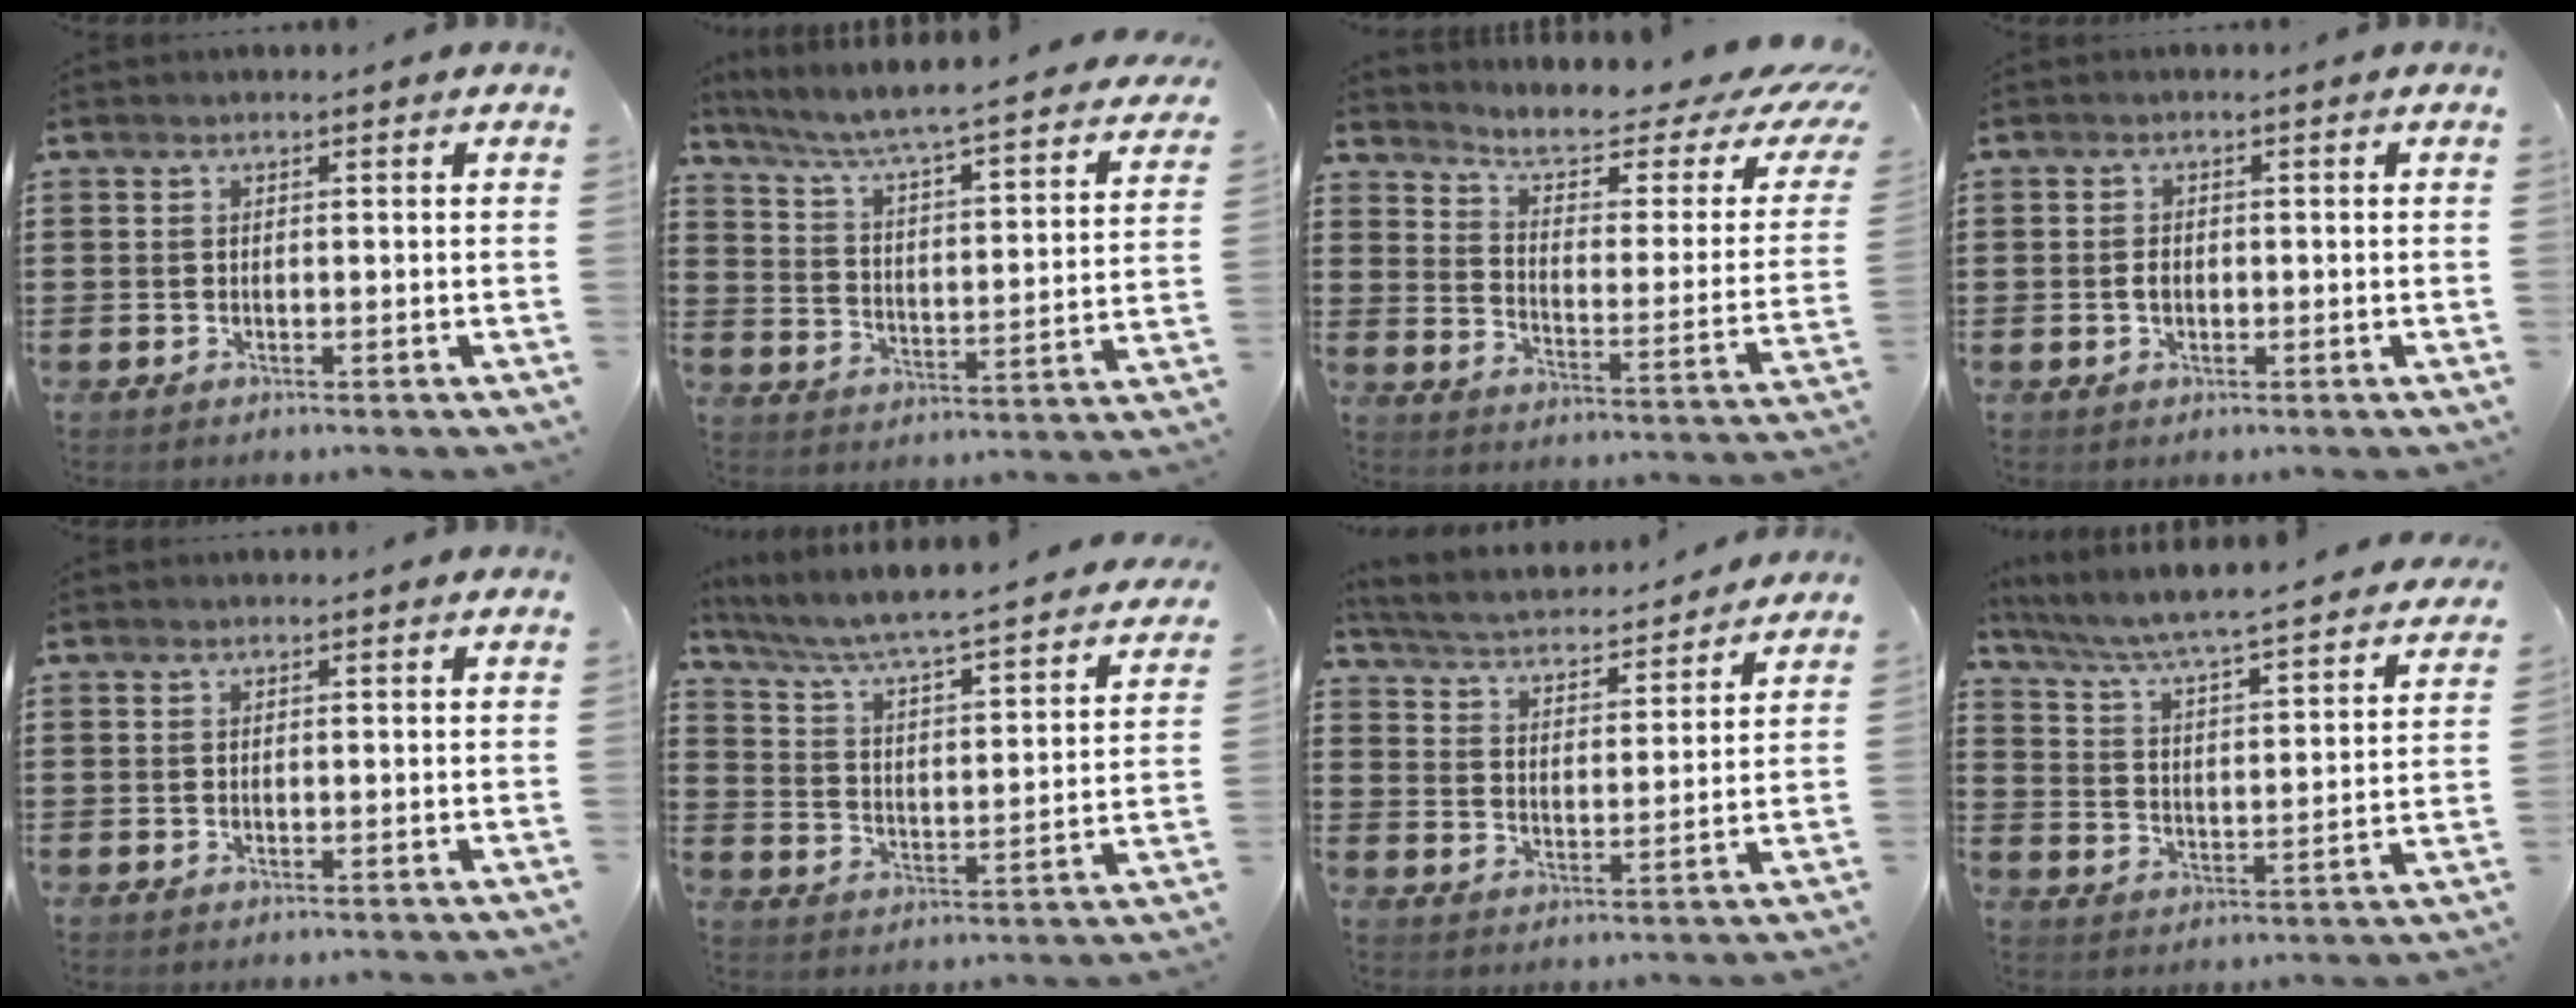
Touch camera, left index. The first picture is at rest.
{"total": 4.9, "force": [4.4, -0.5, 2.1], "torque": [-0.064, -0.046, 0.063]}
{"total": 6.2, "force": [4.5, 1.7, 3.9], "torque": [-0.088, -0.033, 0.073]}
{"total": 1.6, "force": [-0.2, 1.0, 1.2], "torque": [-0.026, 0.006, -0.005]}
{"total": 0.0}
{"total": 4.8, "force": [4.3, -0.2, 2.1], "torque": [-0.064, -0.048, 0.062]}
{"total": 3.5, "force": [3.5, 0.2, 0.5], "torque": [-0.035, -0.030, 0.052]}
{"total": 4.7, "force": [4.3, -0.5, 1.7], "torque": [-0.057, -0.045, 0.061]}